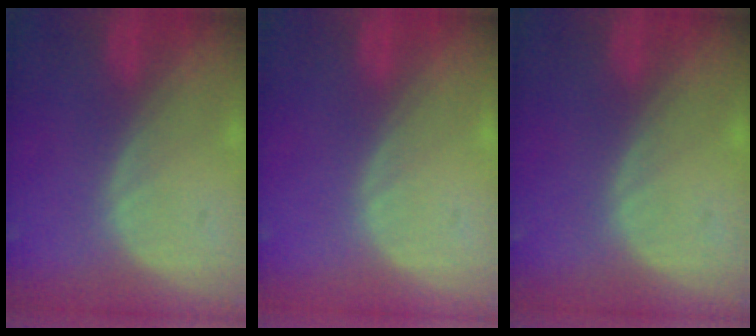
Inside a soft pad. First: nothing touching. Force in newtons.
{"total": 0.0}
{"total": 0.0}